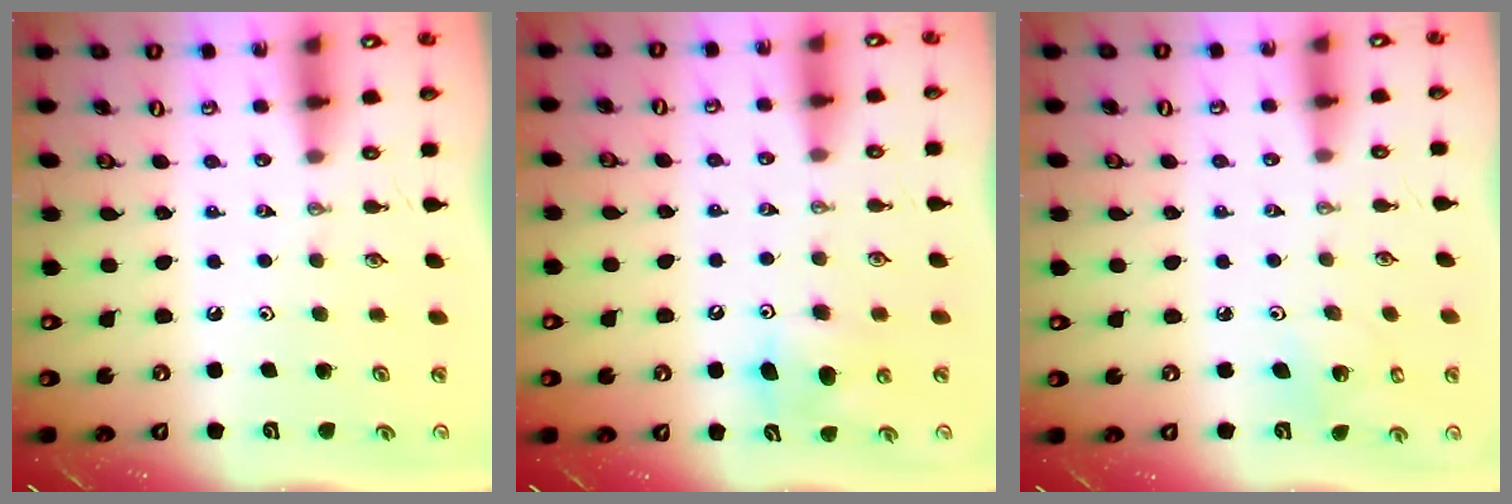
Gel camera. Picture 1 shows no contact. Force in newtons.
{"total": 8.8, "press": 8.7, "slide": 1.3}
{"total": 3.5, "press": 3.5, "slide": 0.1}